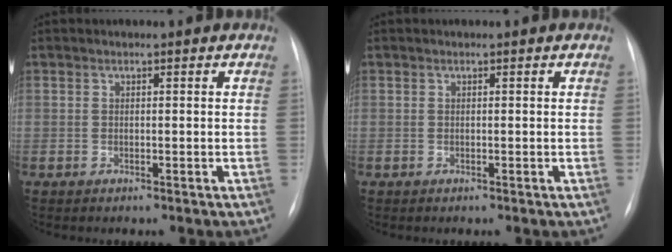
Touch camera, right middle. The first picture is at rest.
{"total": 0.0}